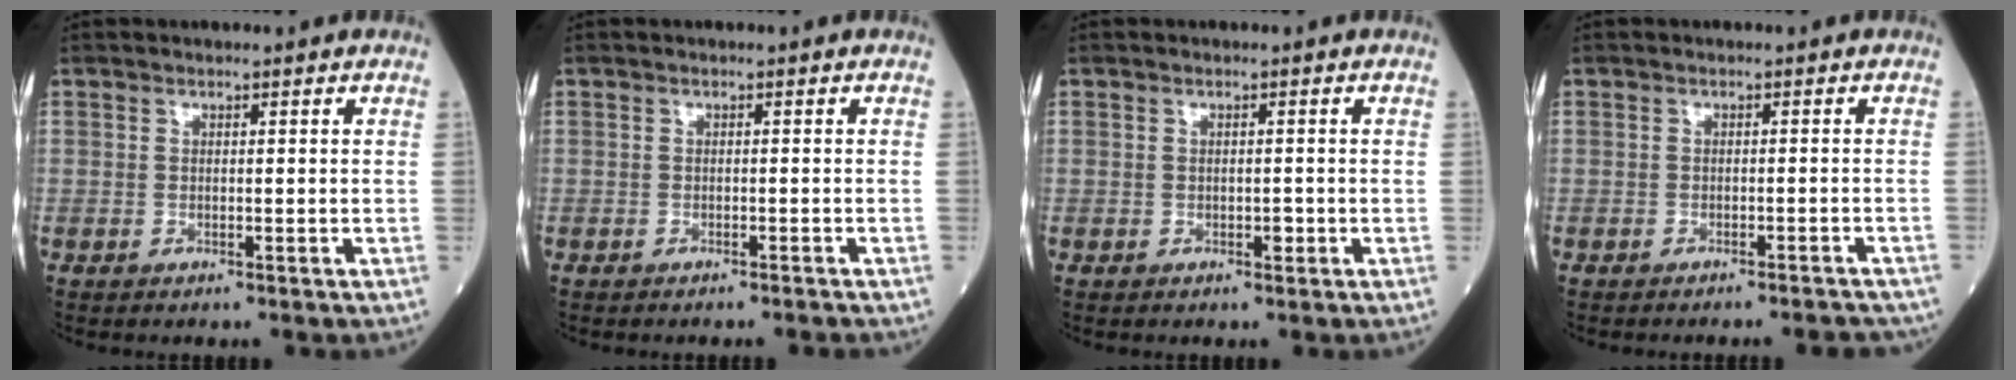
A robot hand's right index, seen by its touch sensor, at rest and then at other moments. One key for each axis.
{"total": 1.9, "fx": -1.8, "fy": 0.1, "fz": 0.5, "tx": -0.010, "ty": -0.002, "tz": -0.022}
{"total": 1.2, "fx": -0.4, "fy": 0.6, "fz": 1.0, "tx": -0.017, "ty": 0.000, "tz": -0.004}
{"total": 5.3, "fx": -5.0, "fy": 1.2, "fz": 1.4, "tx": -0.011, "ty": -0.006, "tz": -0.053}